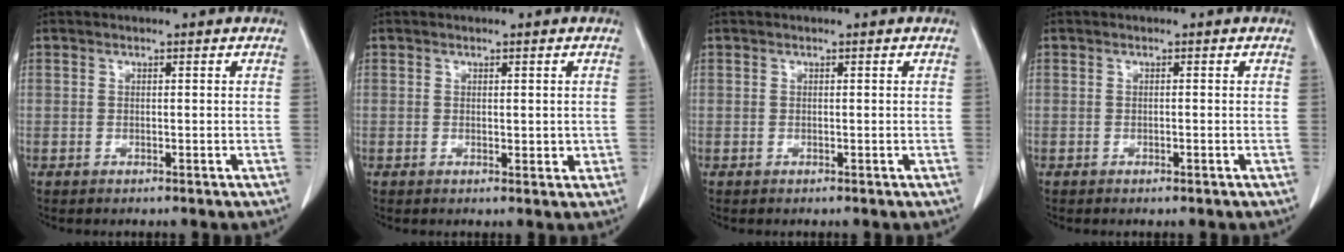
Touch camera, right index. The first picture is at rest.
{"total": 1.5, "force": [0.2, 0.9, 1.2], "torque": [-0.012, -0.004, 0.006]}
{"total": 0.0}
{"total": 0.0}